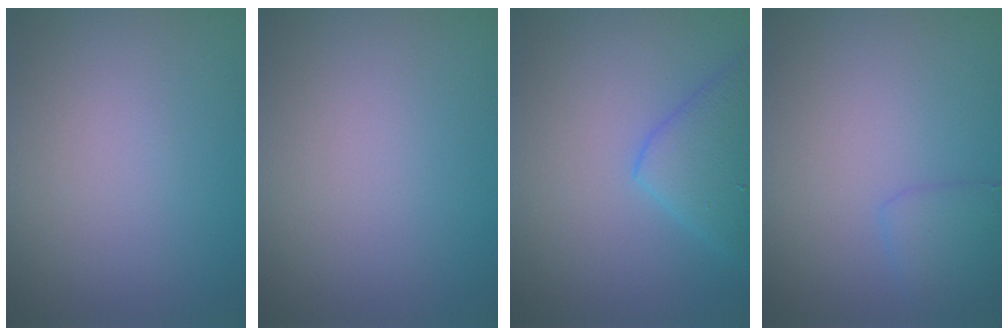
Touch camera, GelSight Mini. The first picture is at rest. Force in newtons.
{"total": 0.0}
{"total": 4.2, "press": 4.2, "slide": 0.3}
{"total": 1.7, "press": 1.7, "slide": 0.1}